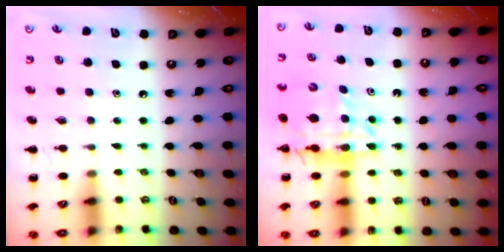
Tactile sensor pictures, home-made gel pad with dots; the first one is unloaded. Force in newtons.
{"total": 14.2, "press": 13.6, "slide": 3.8}